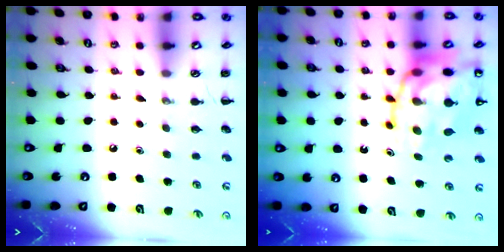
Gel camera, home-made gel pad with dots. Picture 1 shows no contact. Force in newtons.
{"total": 21.6, "press": 21.2, "slide": 3.9}